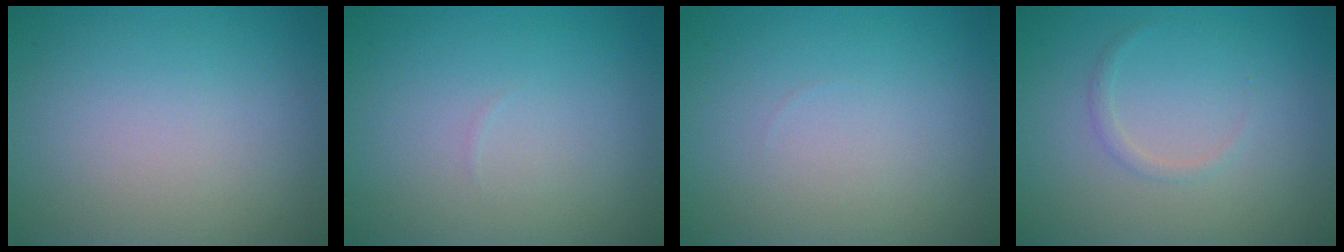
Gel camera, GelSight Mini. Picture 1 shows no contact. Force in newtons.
{"total": 0.0}
{"total": 0.0}
{"total": 0.8, "press": 0.8, "slide": 0.0}